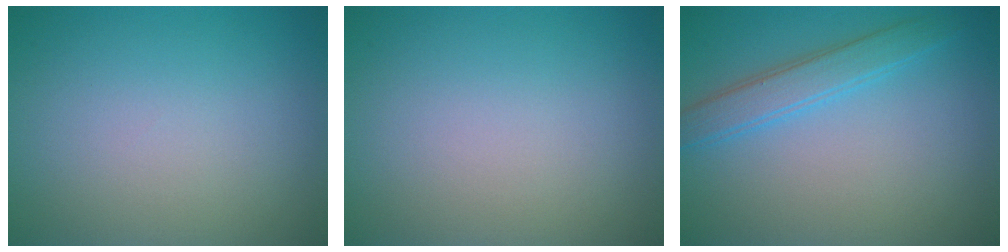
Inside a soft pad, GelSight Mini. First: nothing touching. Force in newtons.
{"total": 0.0}
{"total": 2.9, "press": 2.9, "slide": 0.0}